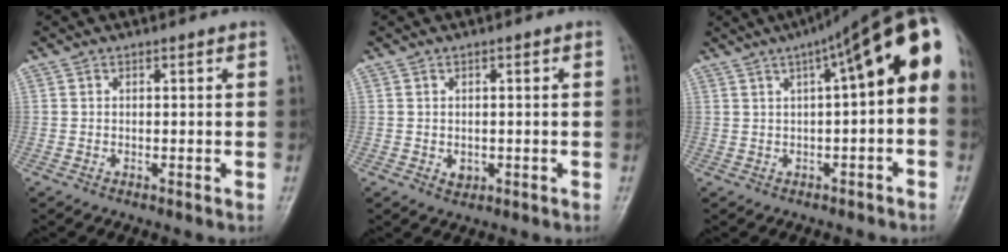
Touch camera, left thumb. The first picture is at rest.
{"total": 1.5, "force": [-0.2, 1.1, 1.0], "torque": [-0.007, -0.001, 0.000]}
{"total": 16.1, "force": [3.6, 4.7, 15.0], "torque": [-0.192, 0.045, 0.038]}